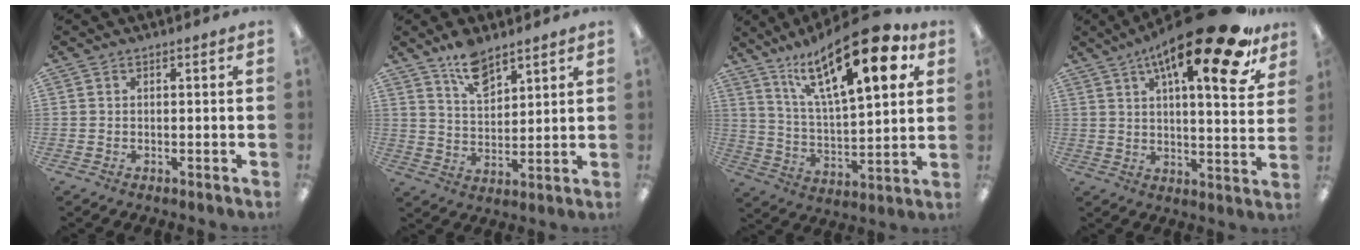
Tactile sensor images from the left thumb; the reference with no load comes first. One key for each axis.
{"total": 9.5, "fx": 7.0, "fy": 4.5, "fz": 4.5, "tx": -0.069, "ty": -0.039, "tz": 0.124}
{"total": 25.0, "fx": 14.0, "fy": 8.9, "fz": 18.7, "tx": -0.289, "ty": -0.068, "tz": 0.225}
{"total": 21.4, "fx": 12.8, "fy": 5.5, "fz": 16.2, "tx": -0.241, "ty": -0.072, "tz": 0.197}